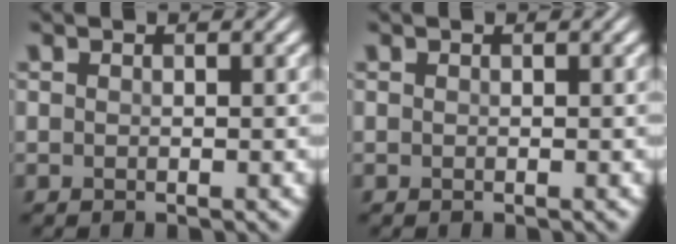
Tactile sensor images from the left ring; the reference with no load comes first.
{"total": 0.0}